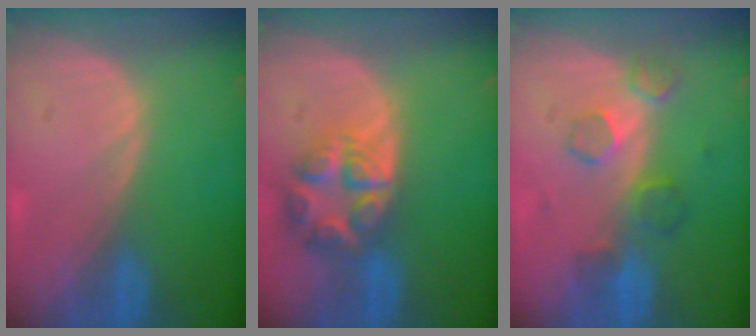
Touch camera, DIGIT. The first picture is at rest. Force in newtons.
{"total": 7.9, "press": 6.9, "slide": 3.8}
{"total": 5.2, "press": 4.9, "slide": 1.5}